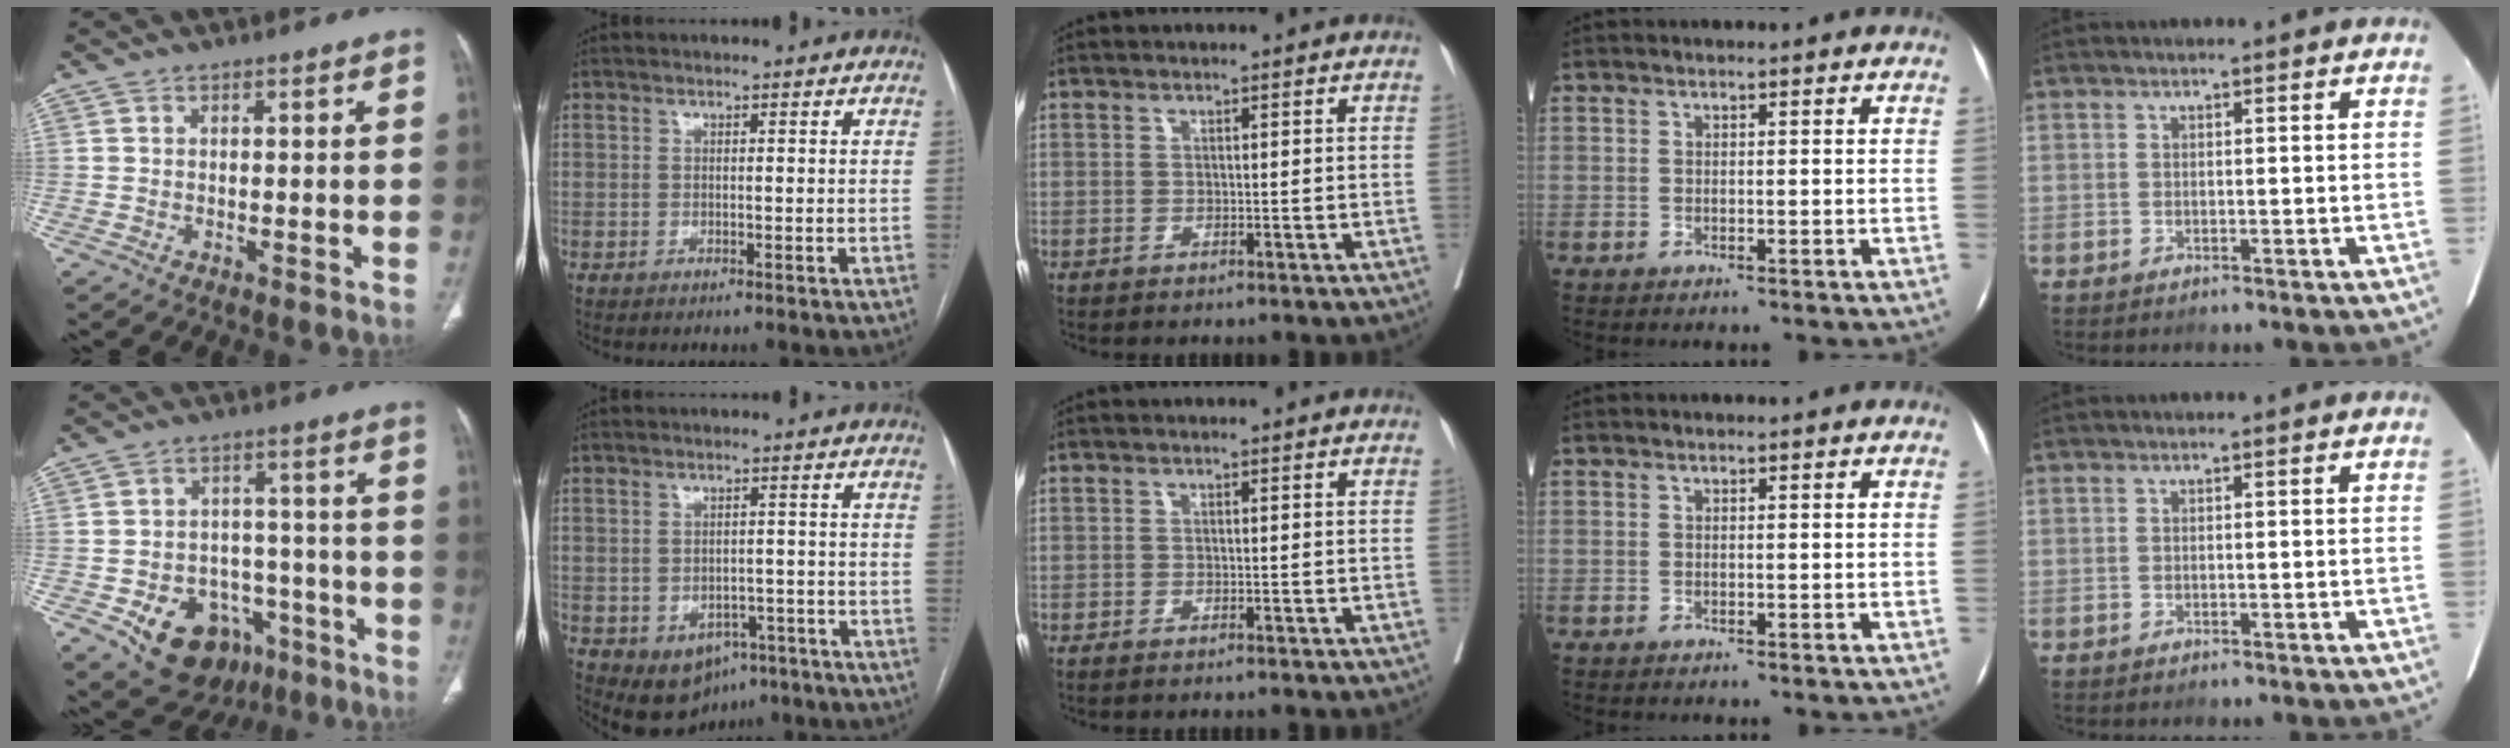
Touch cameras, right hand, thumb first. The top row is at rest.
{"thumb": {"total": 15.7, "force": [-7.7, 11.5, 7.6], "torque": [-0.084, 0.056, -0.101]}, "index": {"total": 7.9, "force": [-4.1, 5.8, 3.3], "torque": [-0.045, 0.016, -0.046]}, "middle": {"total": 1.7, "force": [-1.5, -0.2, 0.8], "torque": [-0.012, 0.000, -0.015]}}